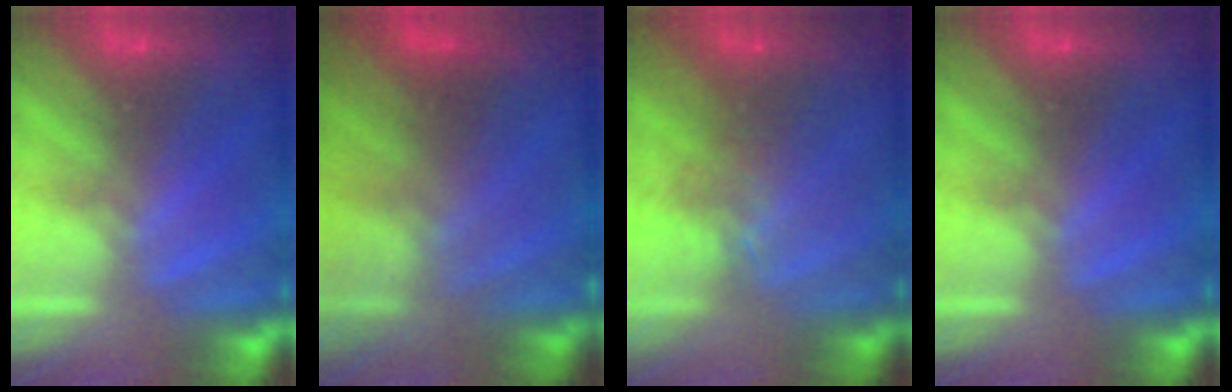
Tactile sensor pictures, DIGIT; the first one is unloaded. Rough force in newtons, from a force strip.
{"total": 4.1}
{"total": 3.9}
{"total": 0.0}